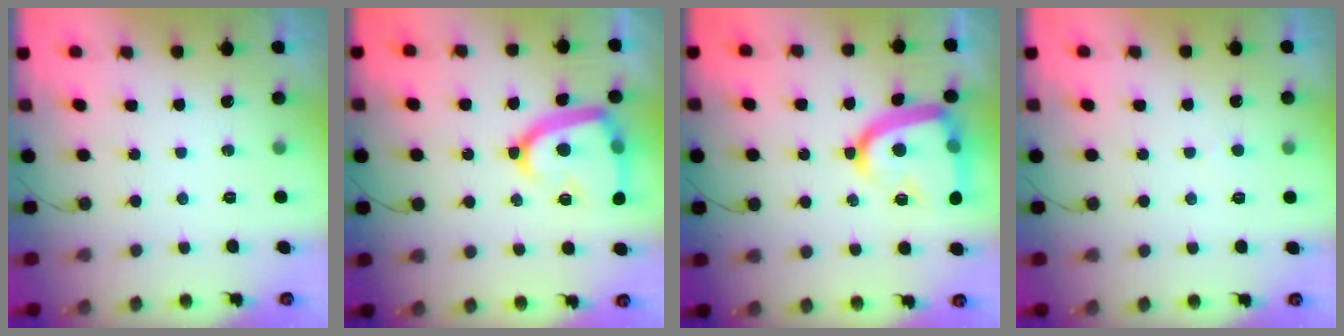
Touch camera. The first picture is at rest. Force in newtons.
{"total": 17.7, "press": 17.6, "slide": 1.7}
{"total": 17.1, "press": 17.0, "slide": 1.2}
{"total": 2.4, "press": 2.4, "slide": 0.2}